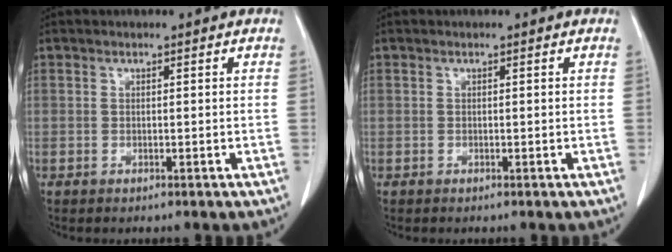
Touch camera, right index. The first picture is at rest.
{"total": 0.0}